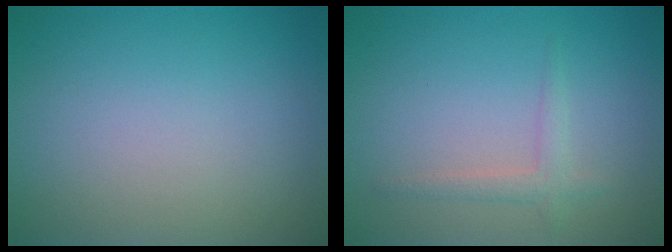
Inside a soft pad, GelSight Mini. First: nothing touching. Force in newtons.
{"total": 1.6, "press": 1.6, "slide": 0.1}